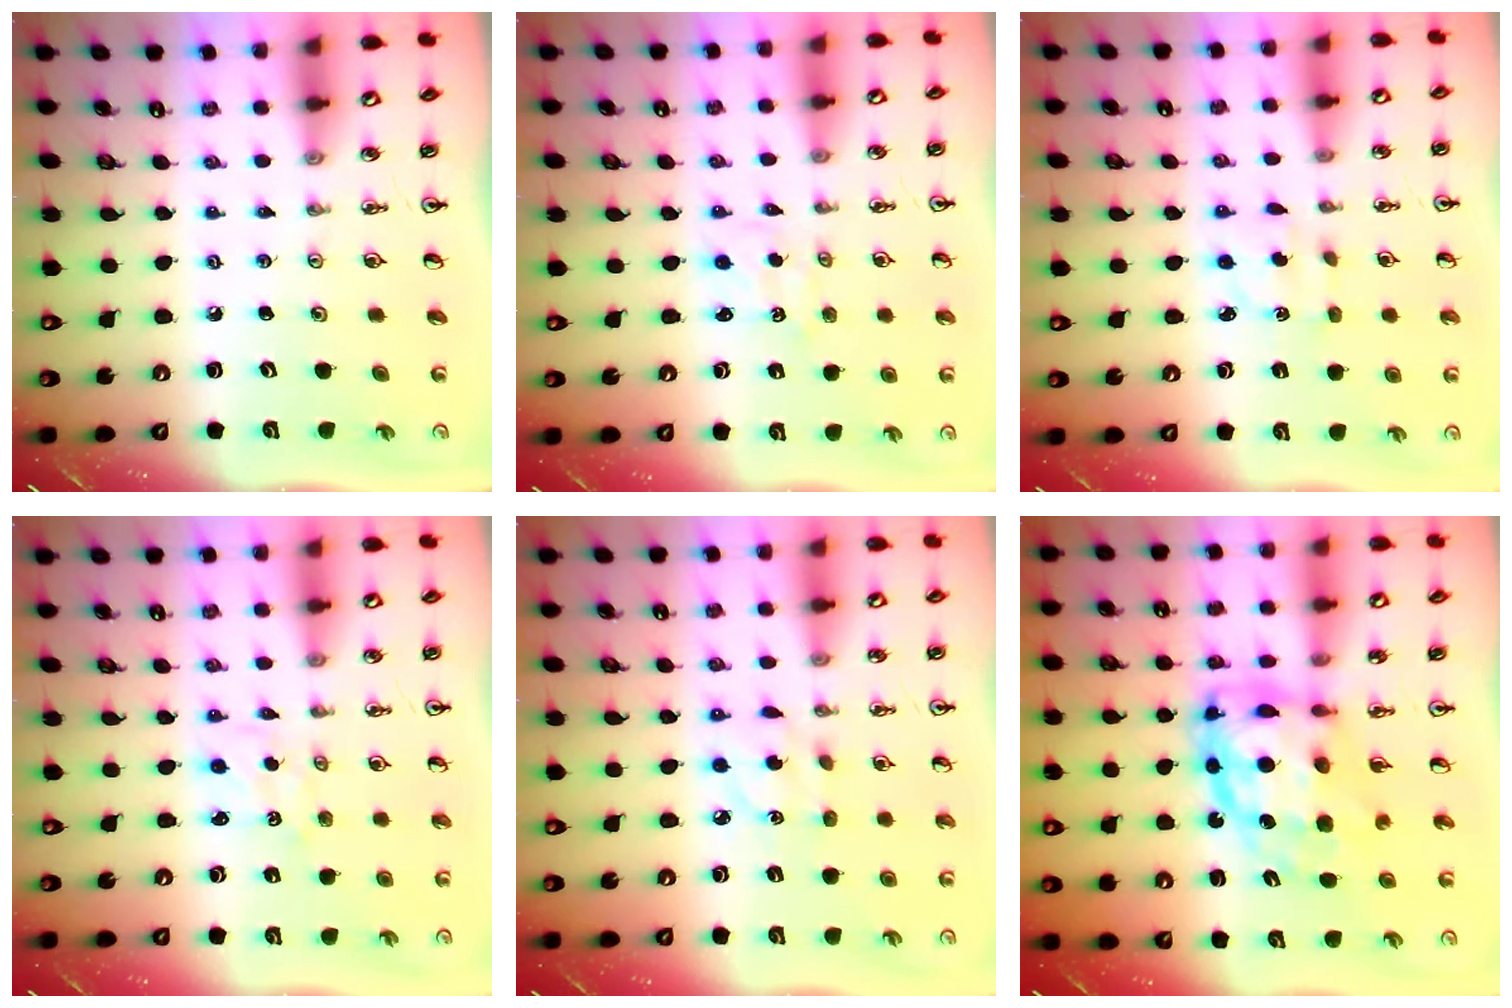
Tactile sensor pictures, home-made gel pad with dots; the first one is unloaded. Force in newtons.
{"total": 1.0, "press": 0.9, "slide": 0.3}
{"total": 2.7, "press": 2.7, "slide": 0.5}
{"total": 1.2, "press": 1.2, "slide": 0.2}
{"total": 3.7, "press": 3.7, "slide": 0.3}
{"total": 14.0, "press": 13.9, "slide": 1.2}